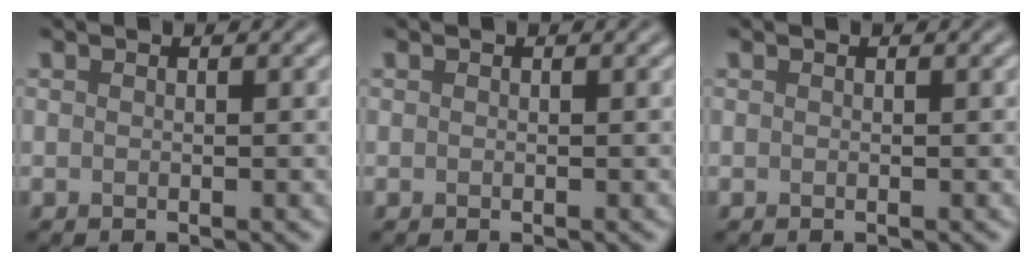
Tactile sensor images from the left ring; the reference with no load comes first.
{"total": 0.0}
{"total": 0.0}